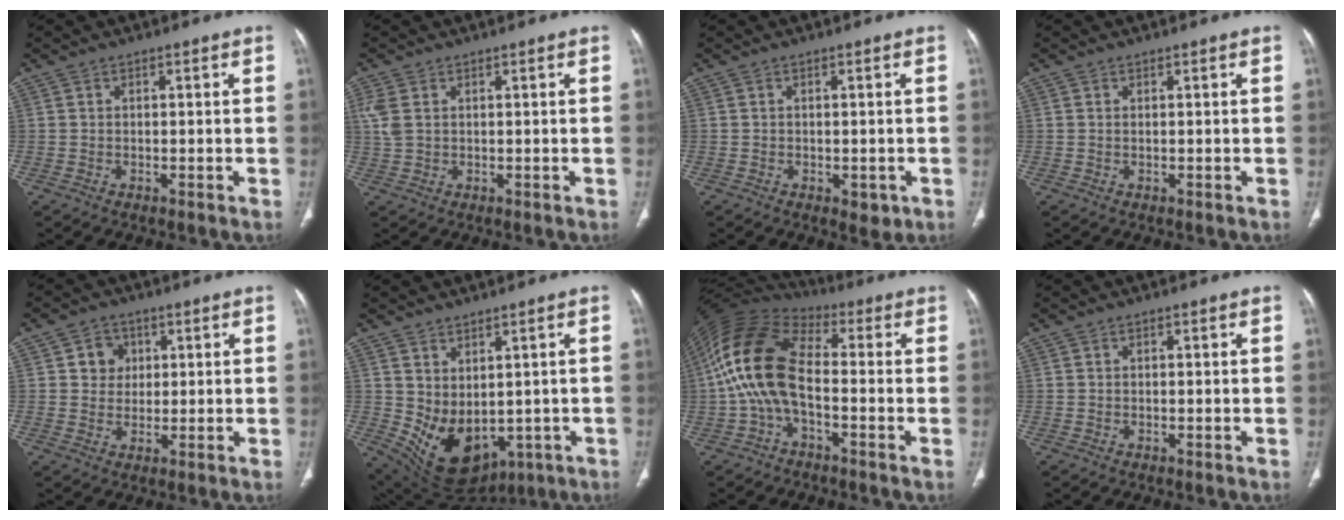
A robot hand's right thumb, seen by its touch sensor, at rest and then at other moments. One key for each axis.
{"total": 3.6, "fx": 1.0, "fy": 2.3, "fz": 2.6, "tx": -0.077, "ty": 0.007, "tz": 0.026}
{"total": 2.8, "fx": -1.0, "fy": 1.7, "fz": 2.0, "tx": -0.015, "ty": -0.001, "tz": -0.005}
{"total": 0.0}
{"total": 4.9, "fx": 1.4, "fy": 4.4, "fz": 1.6, "tx": 0.000, "ty": 0.000, "tz": 0.019}
{"total": 12.6, "fx": -0.9, "fy": 8.6, "fz": 9.2, "tx": -0.142, "ty": -0.011, "tz": 0.028}
{"total": 14.7, "fx": -1.6, "fy": 7.8, "fz": 12.4, "tx": -0.252, "ty": 0.036, "tz": -0.043}
{"total": 0.0}